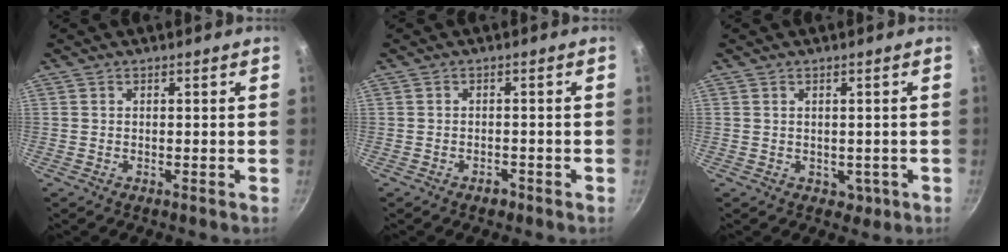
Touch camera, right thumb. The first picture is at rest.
{"total": 1.5, "force": [-1.1, 0.9, 0.6], "torque": [-0.008, 0.007, -0.016]}
{"total": 2.0, "force": [-0.2, 1.7, 1.1], "torque": [-0.007, -0.001, 0.006]}